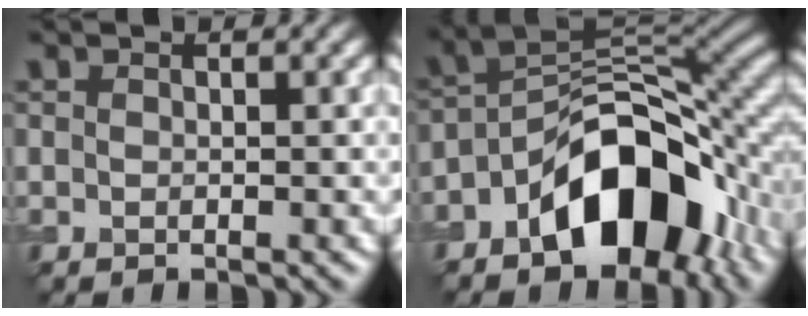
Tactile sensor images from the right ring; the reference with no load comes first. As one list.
[{"total": 10.8, "force": [-5.1, 5.8, 7.5], "torque": [-0.102, 0.015, -0.086]}]